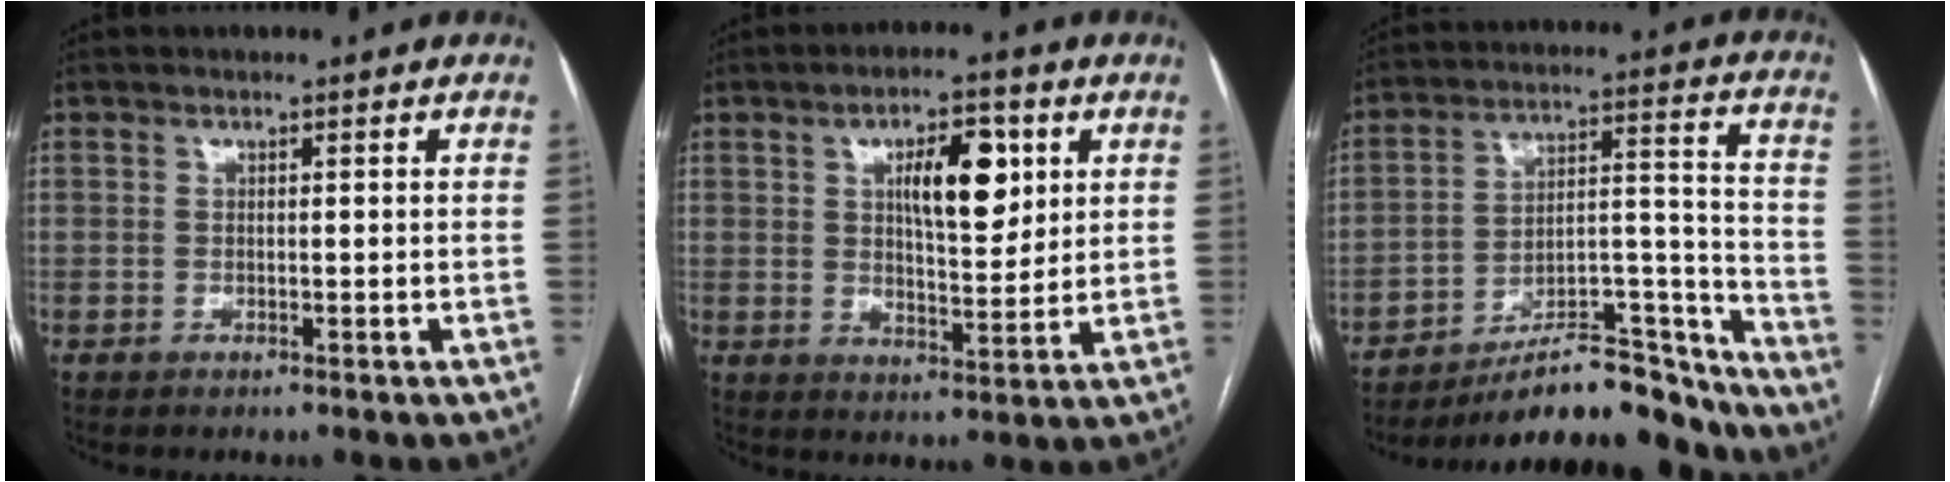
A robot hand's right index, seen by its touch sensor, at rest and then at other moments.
{"total": 9.4, "force": [3.2, 3.4, 8.2], "torque": [-0.128, 0.008, 0.055]}
{"total": 20.2, "force": [-18.2, 3.9, 7.7], "torque": [-0.081, 0.043, -0.281]}